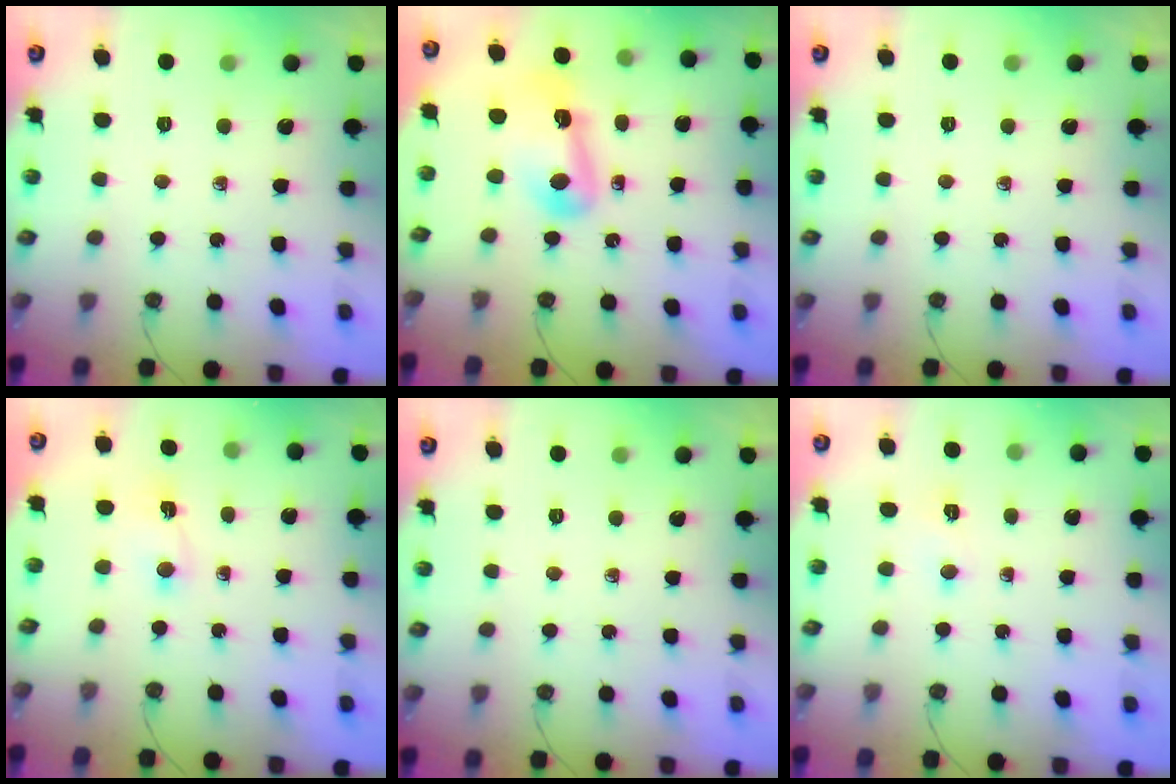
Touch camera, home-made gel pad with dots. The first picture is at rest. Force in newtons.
{"total": 12.7, "press": 12.6, "slide": 1.5}
{"total": 0.0}
{"total": 1.4, "press": 1.4, "slide": 0.1}
{"total": 0.0}
{"total": 2.3, "press": 2.3, "slide": 0.5}